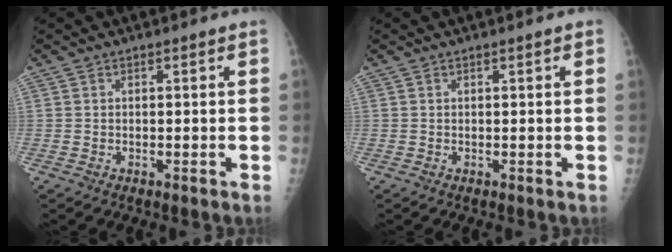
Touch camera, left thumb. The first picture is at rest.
{"total": 0.5, "force": [0.2, 0.0, 0.5], "torque": [-0.009, 0.001, 0.002]}